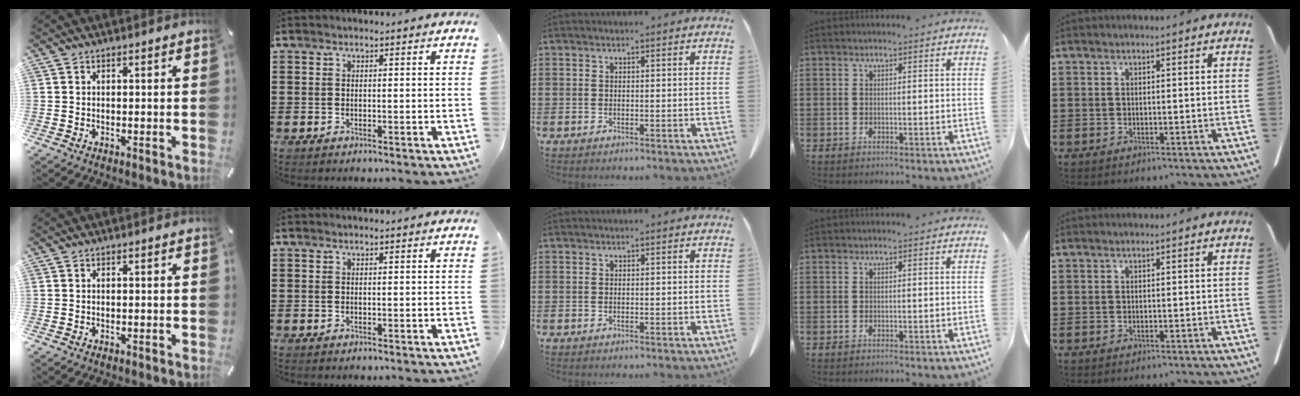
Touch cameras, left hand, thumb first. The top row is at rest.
{}